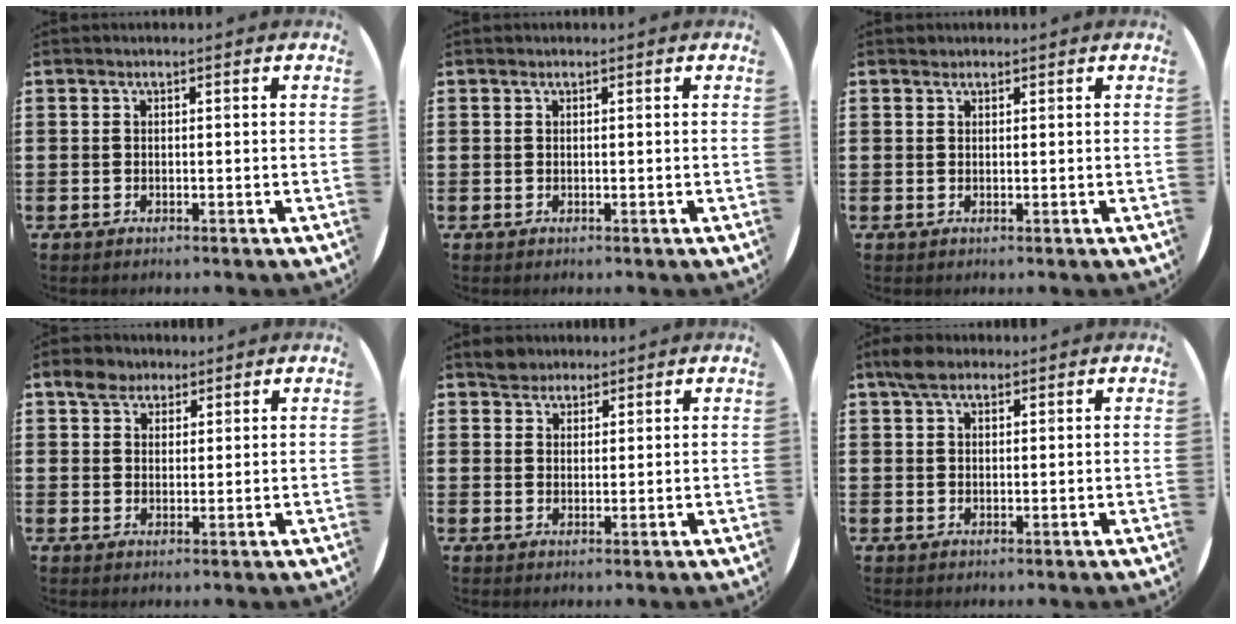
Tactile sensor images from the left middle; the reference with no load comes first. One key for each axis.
{"total": 0.0}
{"total": 0.6, "fx": 0.5, "fy": 0.2, "fz": -0.1, "tx": 0.004, "ty": 0.005, "tz": 0.009}
{"total": 3.2, "fx": 2.4, "fy": 2.0, "fz": 0.4, "tx": -0.007, "ty": 0.009, "tz": 0.045}
{"total": 2.7, "fx": 2.4, "fy": 1.2, "fz": -0.2, "tx": 0.005, "ty": 0.006, "tz": 0.047}
{"total": 3.2, "fx": 2.4, "fy": 1.4, "fz": 1.5, "tx": -0.026, "ty": 0.005, "tz": 0.043}